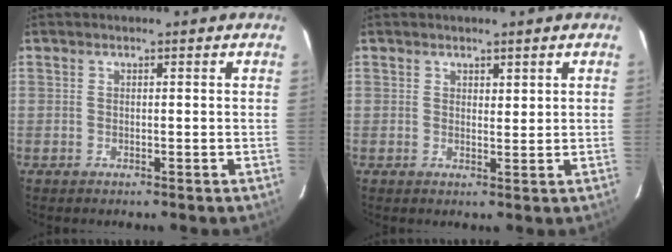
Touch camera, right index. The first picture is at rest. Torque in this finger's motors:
{"motor_torque": [-0.42, 0.22, -0.09, -0.01]}